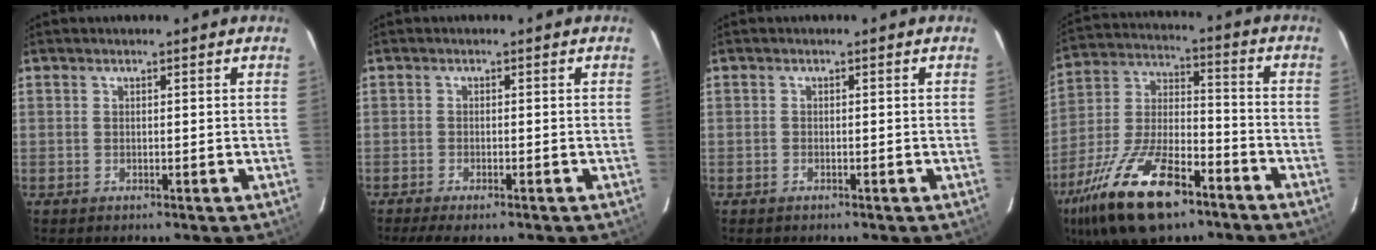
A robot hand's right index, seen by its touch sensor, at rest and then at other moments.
{"total": 4.8, "force": [-3.8, 0.7, 2.8], "torque": [-0.066, -0.019, -0.065]}
{"total": 0.8, "force": [-0.6, 0.4, 0.1], "torque": [-0.004, 0.001, -0.011]}
{"total": 21.5, "force": [-13.2, 8.9, 14.5], "torque": [-0.301, -0.018, -0.233]}